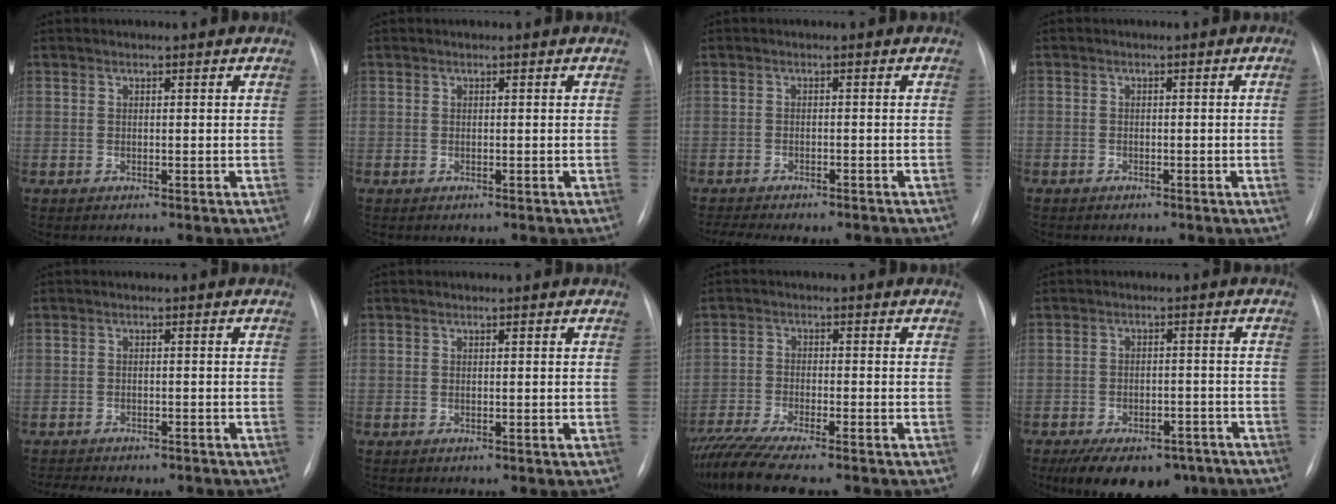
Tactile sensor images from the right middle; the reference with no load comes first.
{"total": 0.0}
{"total": 8.4, "force": [-7.4, 2.1, 3.3], "torque": [-0.044, 0.004, -0.098]}
{"total": 1.2, "force": [-0.5, -0.3, 1.1], "torque": [-0.018, 0.003, -0.010]}
{"total": 6.6, "force": [-5.9, 2.0, 2.3], "torque": [-0.031, 0.006, -0.073]}
{"total": 0.0}
{"total": 11.0, "force": [-9.3, 0.7, 5.7], "torque": [-0.102, -0.021, -0.155]}
{"total": 14.1, "force": [-10.1, 7.1, 6.8], "torque": [-0.116, 0.005, -0.138]}